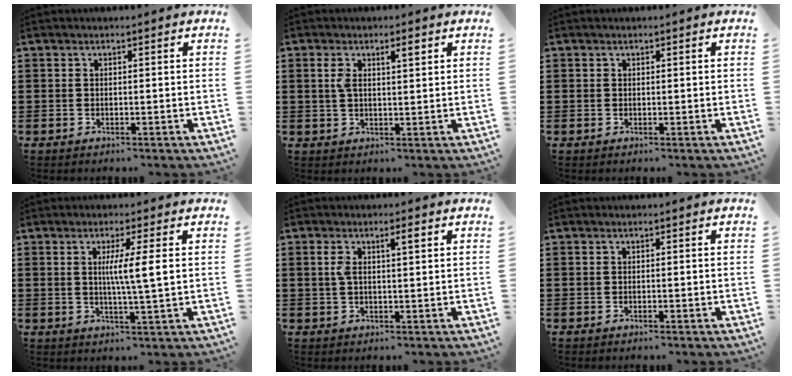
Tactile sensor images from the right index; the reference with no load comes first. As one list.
[{"total": 3.3, "force": [1.2, 1.0, 2.9], "torque": [-0.059, 0.007, 0.018]}, {"total": 0.5, "force": [0.2, 0.4, 0.0], "torque": [-0.001, 0.004, 0.005]}, {"total": 5.6, "force": [1.0, -0.3, 5.5], "torque": [-0.106, -0.006, 0.011]}, {"total": 3.3, "force": [1.1, 0.8, 3.0], "torque": [-0.053, 0.003, 0.014]}, {"total": 0.0}]